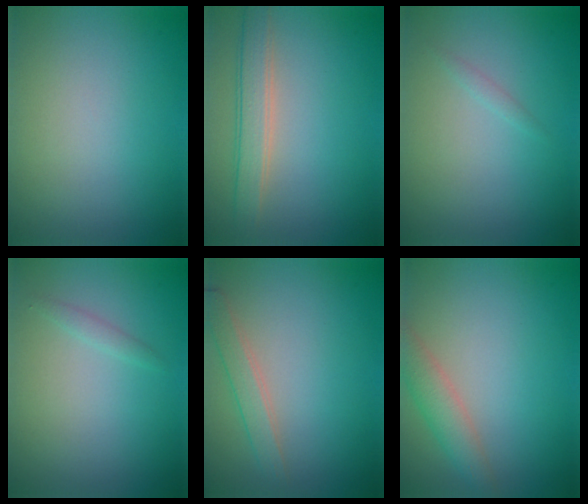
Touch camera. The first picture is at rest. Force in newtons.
{"total": 3.1, "press": 3.1, "slide": 0.3}
{"total": 0.6, "press": 0.6, "slide": 0.0}
{"total": 0.8, "press": 0.8, "slide": 0.1}
{"total": 2.1, "press": 2.1, "slide": 0.1}
{"total": 2.9, "press": 2.9, "slide": 0.1}